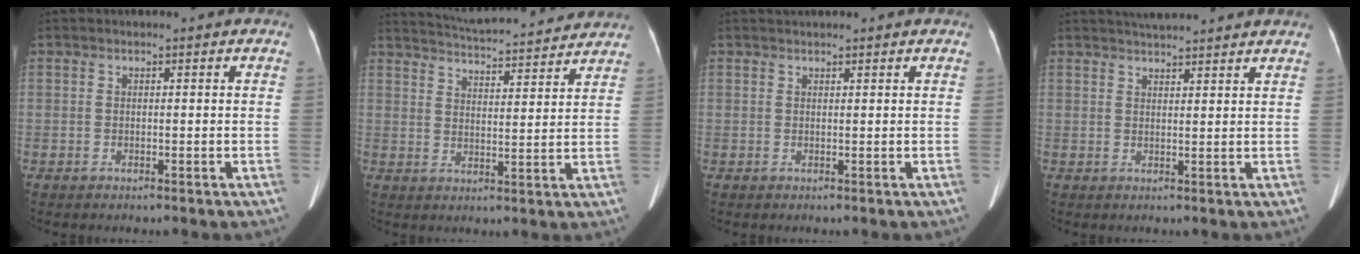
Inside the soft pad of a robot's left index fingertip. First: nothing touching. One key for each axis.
{"total": 18.1, "fx": 17.1, "fy": 1.9, "fz": 5.6, "tx": -0.095, "ty": 0.019, "tz": 0.234}
{"total": 1.7, "fx": 1.6, "fy": 0.2, "fz": 0.6, "tx": -0.007, "ty": 0.026, "tz": 0.028}
{"total": 8.0, "fx": 7.5, "fy": 0.3, "fz": 3.0, "tx": -0.047, "ty": 0.032, "tz": 0.094}